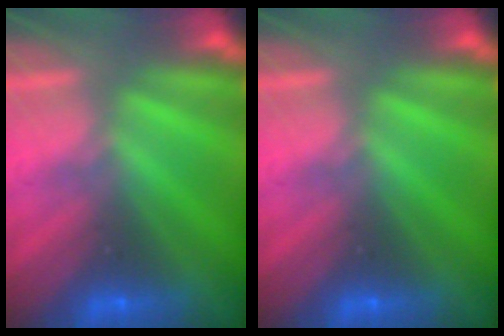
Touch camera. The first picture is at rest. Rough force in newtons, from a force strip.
{"total": 0.0}